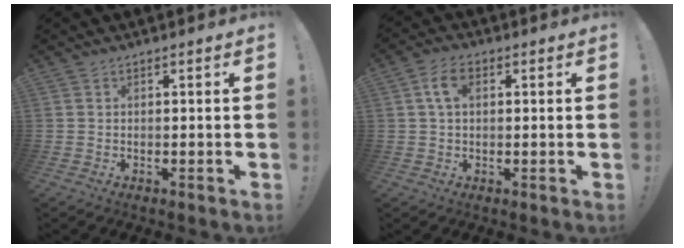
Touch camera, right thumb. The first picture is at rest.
{"total": 6.1, "force": [1.8, 3.7, 4.6], "torque": [-0.088, 0.005, 0.030]}